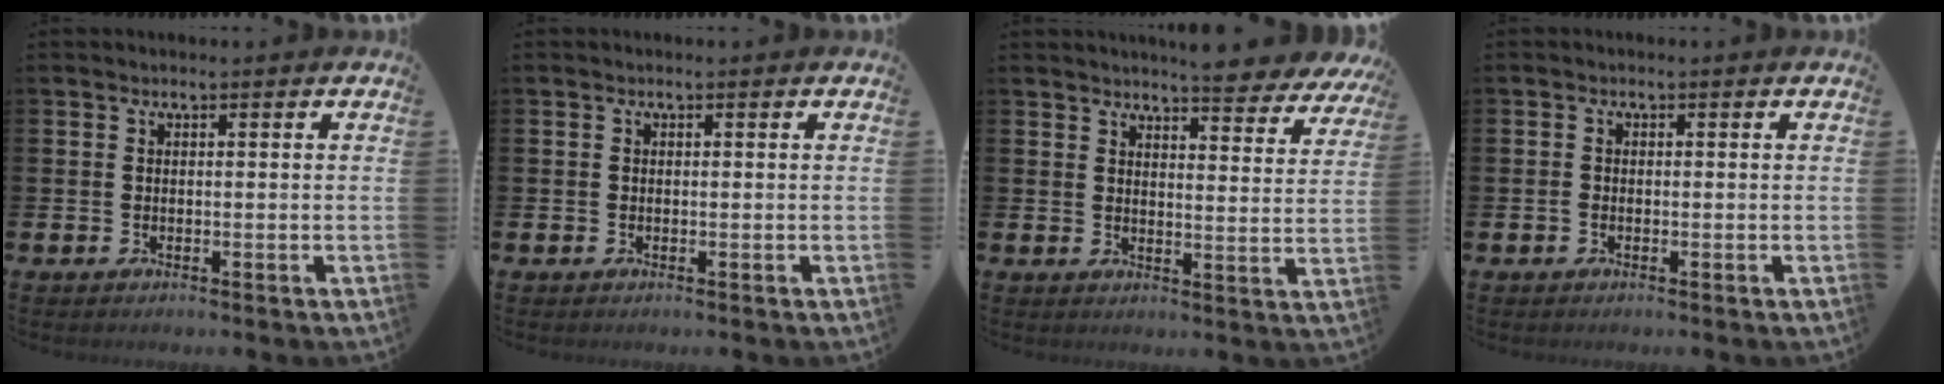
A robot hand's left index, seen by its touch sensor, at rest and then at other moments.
{"total": 0.0}
{"total": 5.4, "force": [5.3, 0.3, 1.1], "torque": [-0.023, -0.035, 0.092]}
{"total": 0.7, "force": [-0.4, 0.4, 0.4], "torque": [-0.012, 0.001, -0.007]}